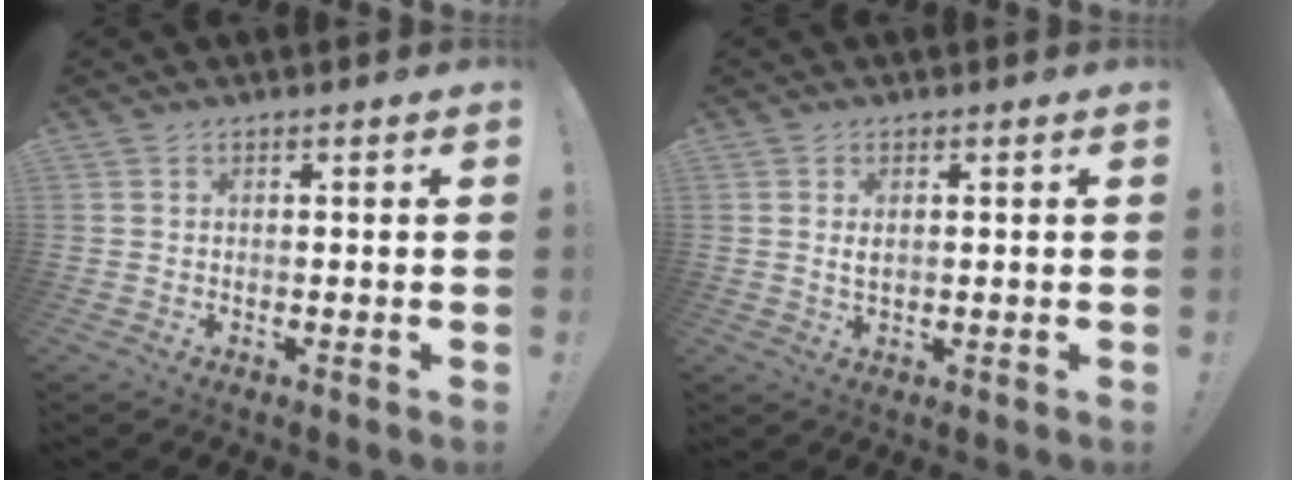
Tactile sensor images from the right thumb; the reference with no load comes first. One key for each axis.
{"total": 1.9, "fx": 0.7, "fy": 0.9, "fz": 1.5, "tx": -0.024, "ty": -0.002, "tz": 0.010}